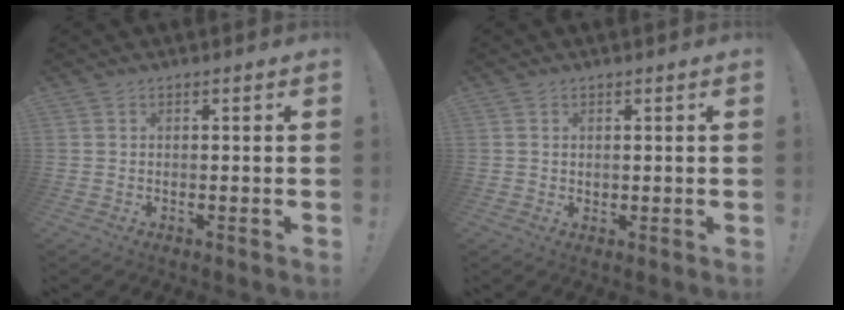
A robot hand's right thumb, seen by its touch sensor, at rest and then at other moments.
{"total": 1.1, "force": [0.6, 0.9, 0.2], "torque": [0.003, 0.000, 0.009]}